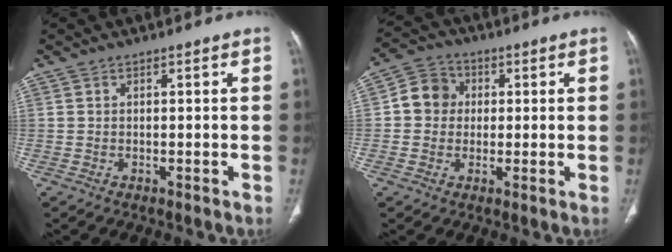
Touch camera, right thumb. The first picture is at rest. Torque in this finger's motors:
{"motor_torque": [0.25, 1.63, 0.15, -0.45, 0.04]}